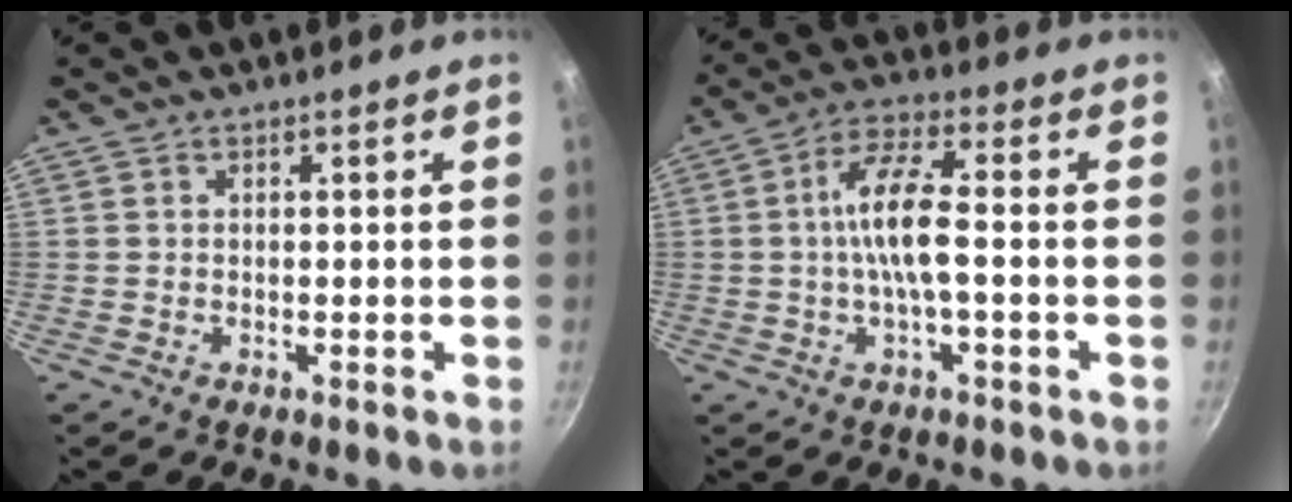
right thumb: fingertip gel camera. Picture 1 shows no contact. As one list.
[{"total": 9.2, "force": [-0.6, 2.5, 8.8], "torque": [-0.168, 0.024, -0.020]}]